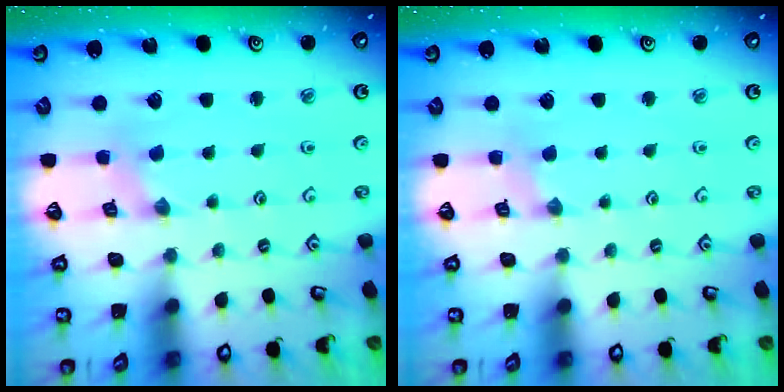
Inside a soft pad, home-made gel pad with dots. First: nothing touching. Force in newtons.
{"total": 1.0, "press": 1.0, "slide": 0.2}